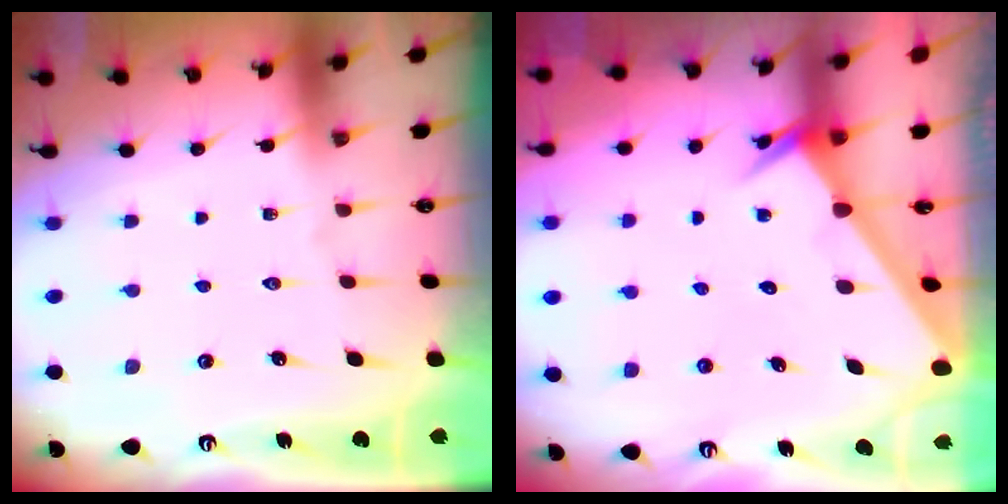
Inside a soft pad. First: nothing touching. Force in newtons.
{"total": 2.5, "press": 2.5, "slide": 0.1}